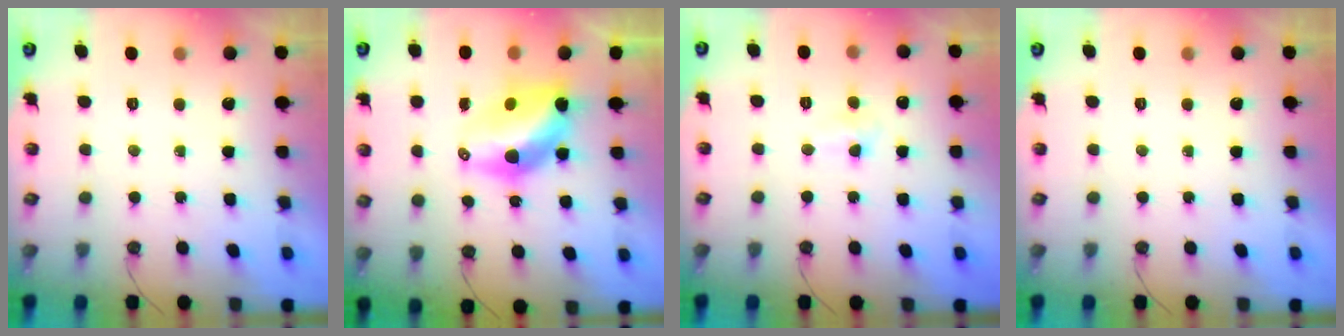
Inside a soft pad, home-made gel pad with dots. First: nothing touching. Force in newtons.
{"total": 9.5, "press": 9.4, "slide": 0.8}
{"total": 4.3, "press": 2.6, "slide": 3.4}
{"total": 0.0}